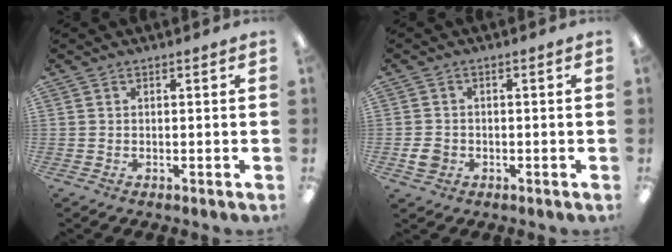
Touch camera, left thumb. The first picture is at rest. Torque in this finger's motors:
{"motor_torque": [-0.52, 0.53, -0.16, 0.13, 0.02]}